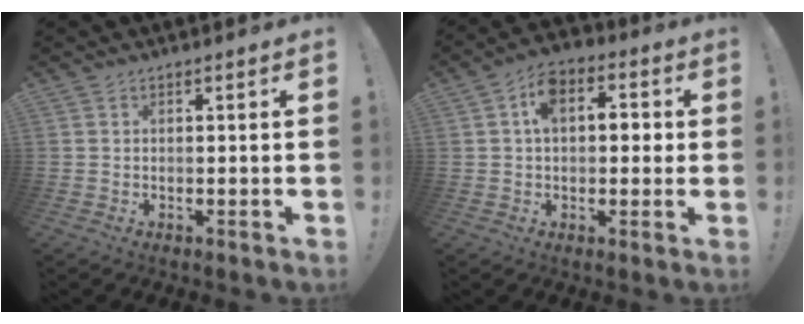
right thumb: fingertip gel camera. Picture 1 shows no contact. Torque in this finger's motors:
{"motor_torque": [0.36, 0.31, 0.90, -0.13, 0.10]}